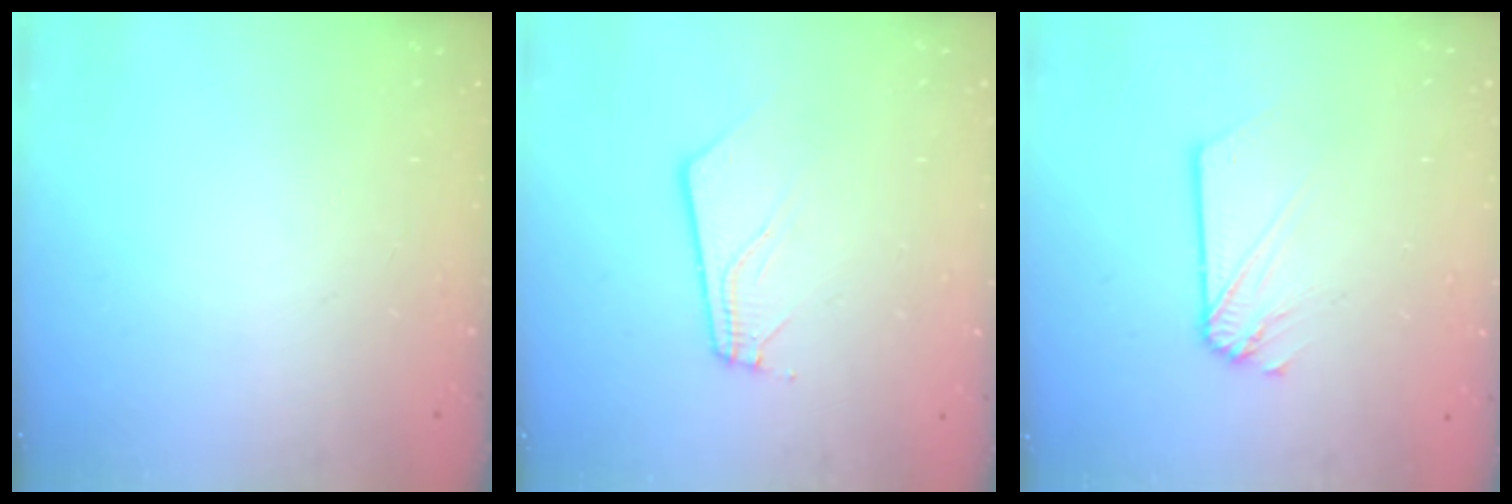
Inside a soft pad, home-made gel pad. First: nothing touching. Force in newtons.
{"total": 3.7, "press": 3.7, "slide": 0.2}
{"total": 2.5, "press": 2.5, "slide": 0.1}